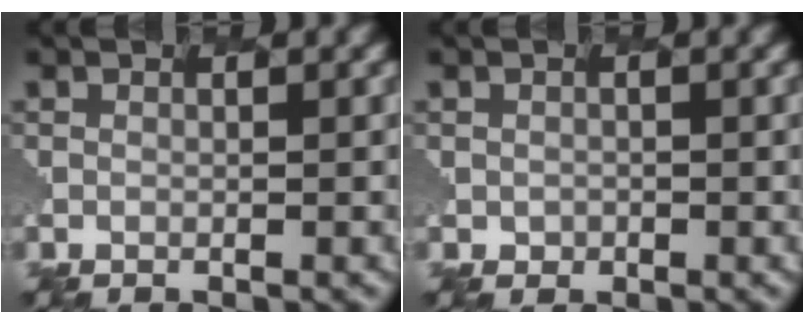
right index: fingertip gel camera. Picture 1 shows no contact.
{"total": 0.7, "force": [-0.2, 0.6, -0.4], "torque": [-0.010, -0.007, 0.002]}